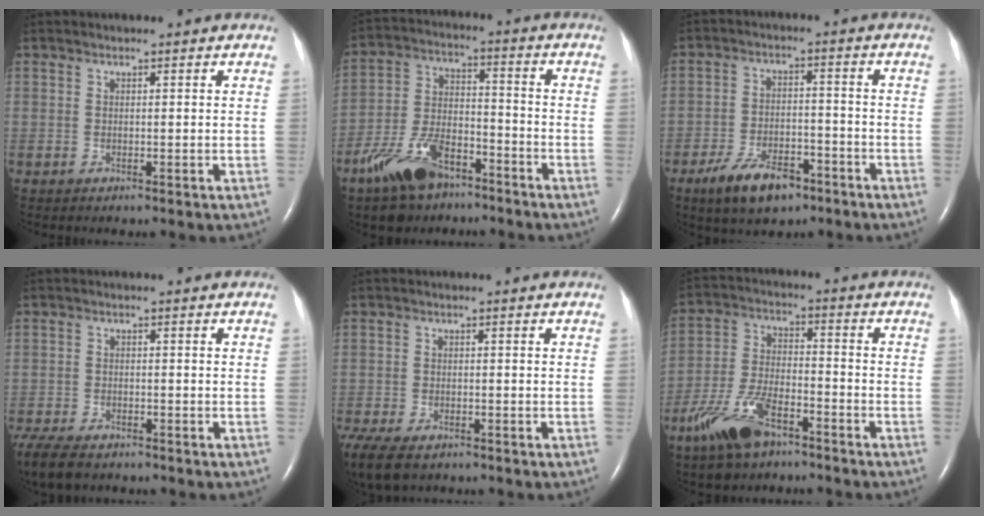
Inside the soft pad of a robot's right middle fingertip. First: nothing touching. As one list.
[{"total": 11.5, "force": [-7.9, 5.3, 6.5], "torque": [-0.146, 0.000, -0.146]}, {"total": 8.9, "force": [-5.9, 3.9, 5.5], "torque": [-0.107, -0.004, -0.099]}, {"total": 8.9, "force": [-6.9, 3.5, 4.4], "torque": [-0.093, -0.016, -0.111]}, {"total": 12.4, "force": [-8.1, 6.6, 6.6], "torque": [-0.182, -0.022, -0.119]}, {"total": 10.6, "force": [-7.2, 4.1, 6.7], "torque": [-0.155, -0.005, -0.138]}]